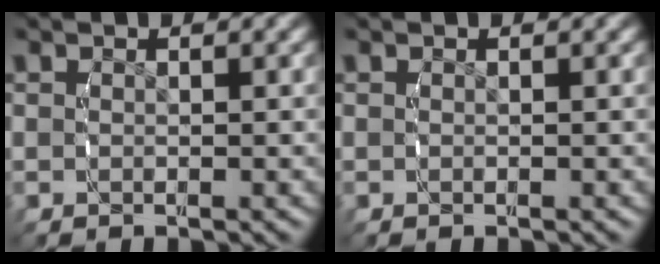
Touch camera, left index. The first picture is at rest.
{"total": 0.0}